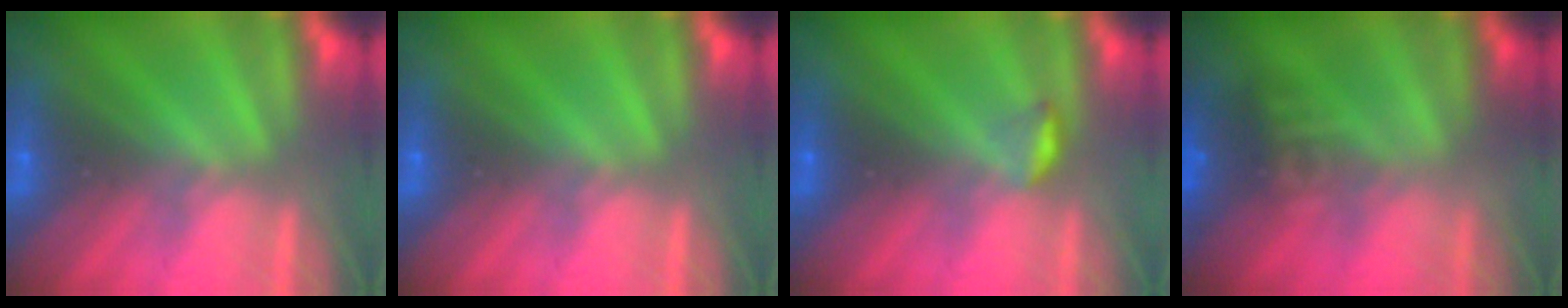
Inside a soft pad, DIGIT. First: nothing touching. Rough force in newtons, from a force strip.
{"total": 0.0}
{"total": 2.8}
{"total": 4.0}